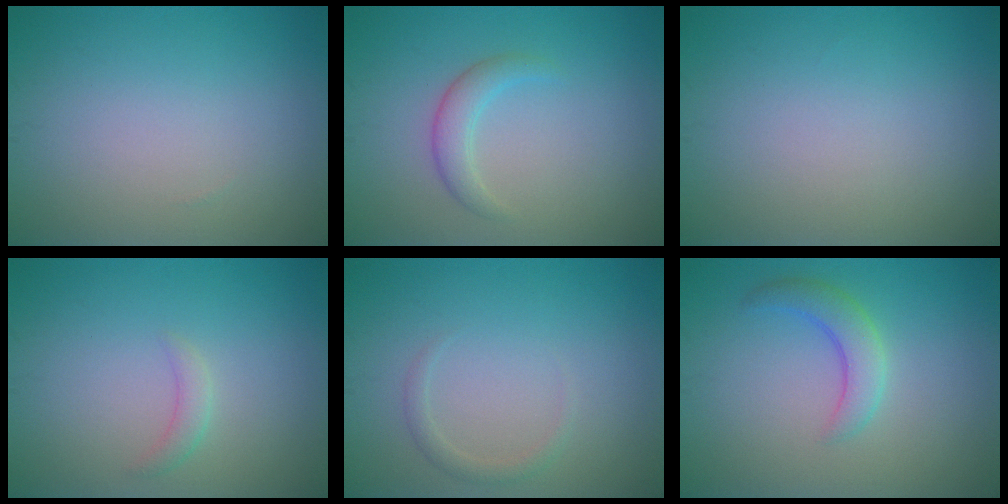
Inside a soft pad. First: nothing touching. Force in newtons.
{"total": 2.1, "press": 2.1, "slide": 0.1}
{"total": 0.0}
{"total": 1.2, "press": 1.2, "slide": 0.1}
{"total": 1.1, "press": 1.1, "slide": 0.1}
{"total": 2.9, "press": 2.9, "slide": 0.2}